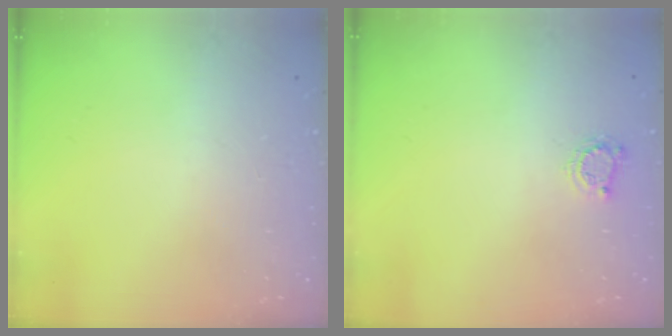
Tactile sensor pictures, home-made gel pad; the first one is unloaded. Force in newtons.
{"total": 3.7, "press": 3.6, "slide": 0.5}